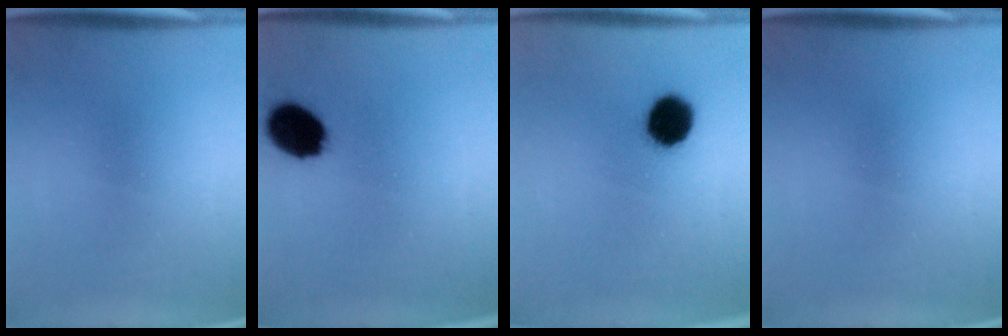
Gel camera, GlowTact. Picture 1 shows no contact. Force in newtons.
{"total": 11.2}
{"total": 8.5}
{"total": 0.0}